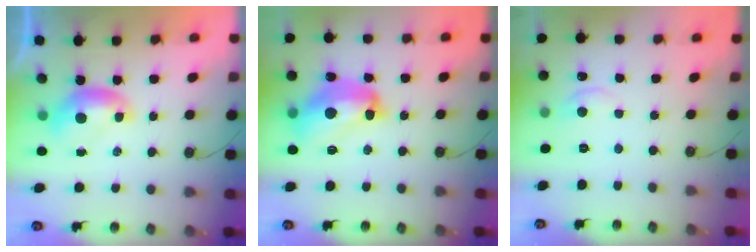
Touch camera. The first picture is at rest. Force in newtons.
{"total": 12.3, "press": 12.3, "slide": 1.0}
{"total": 0.5, "press": 0.2, "slide": 0.5}